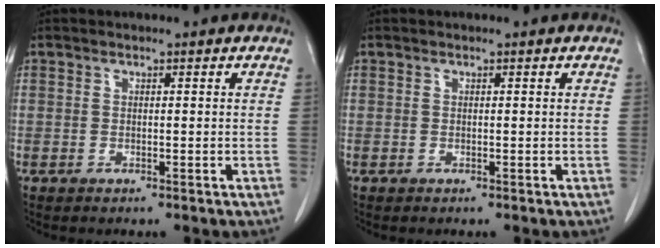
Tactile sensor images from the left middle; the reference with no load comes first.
{"total": 0.0}